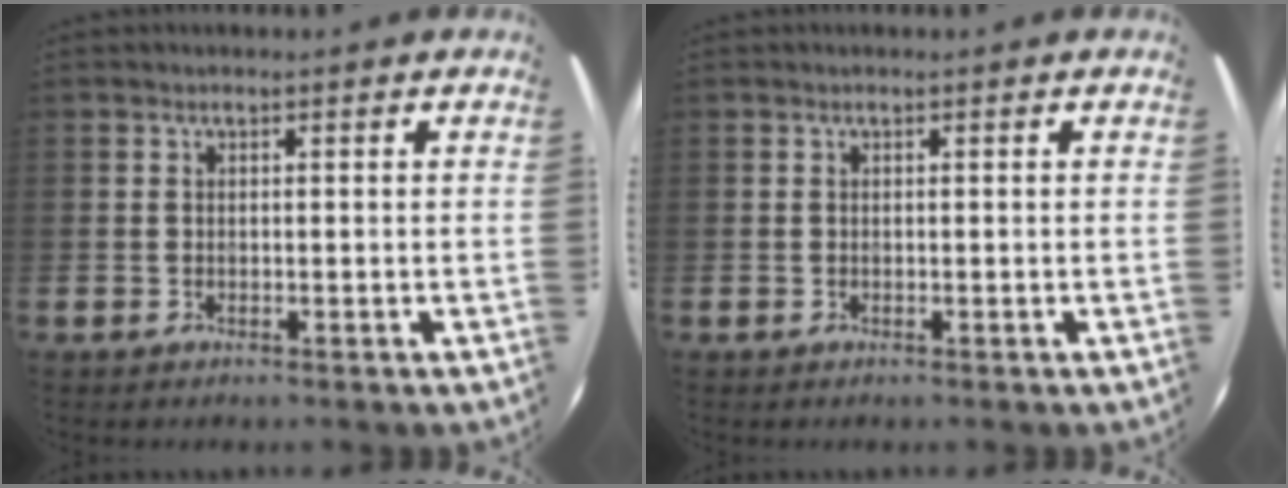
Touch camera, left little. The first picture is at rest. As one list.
[{"total": 0.0}]